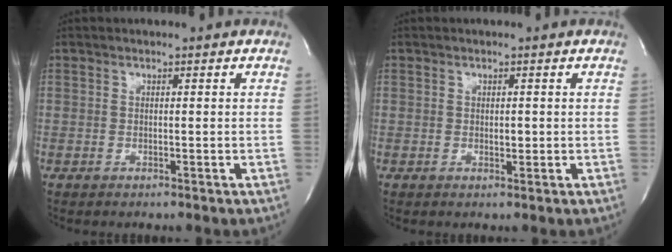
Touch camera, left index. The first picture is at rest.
{"total": 0.9, "force": [-0.3, 0.5, 0.7], "torque": [-0.007, -0.004, -0.005]}